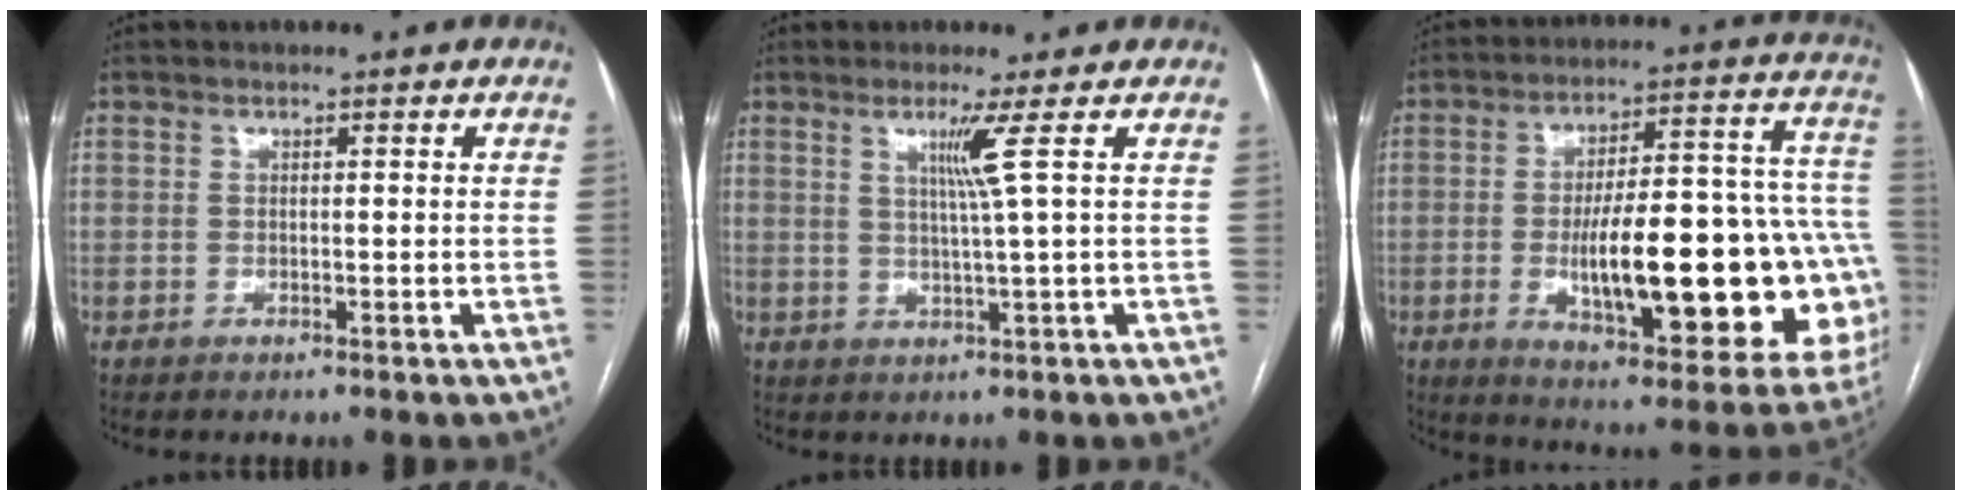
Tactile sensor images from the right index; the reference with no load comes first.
{"total": 3.9, "force": [1.4, -1.8, 3.2], "torque": [-0.061, -0.010, 0.032]}
{"total": 29.3, "force": [-5.2, 7.7, 27.8], "torque": [-0.312, 0.019, -0.055]}